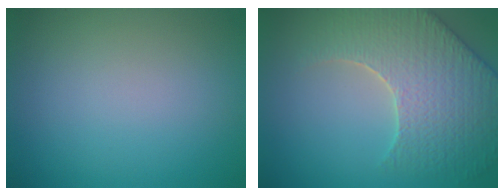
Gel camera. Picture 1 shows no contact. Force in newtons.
{"total": 6.6, "press": 5.7, "slide": 3.4}